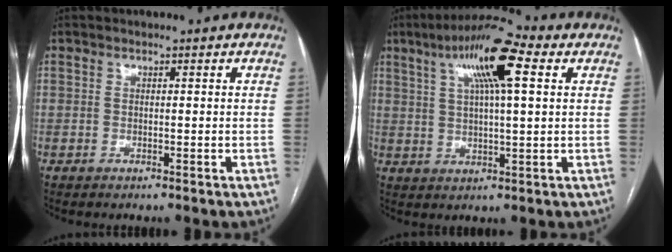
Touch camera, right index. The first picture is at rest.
{"total": 12.3, "force": [5.2, 2.0, 11.0], "torque": [-0.196, 0.027, 0.082]}